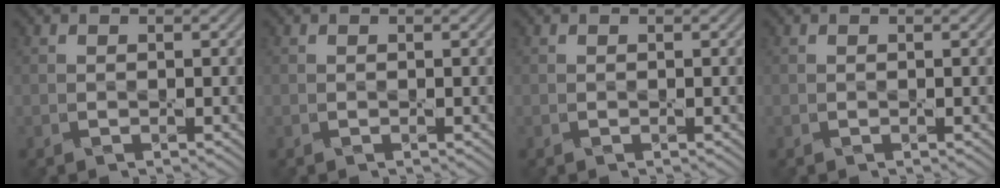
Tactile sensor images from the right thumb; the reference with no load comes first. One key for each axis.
{"total": 0.0}
{"total": 0.0}
{"total": 0.0}